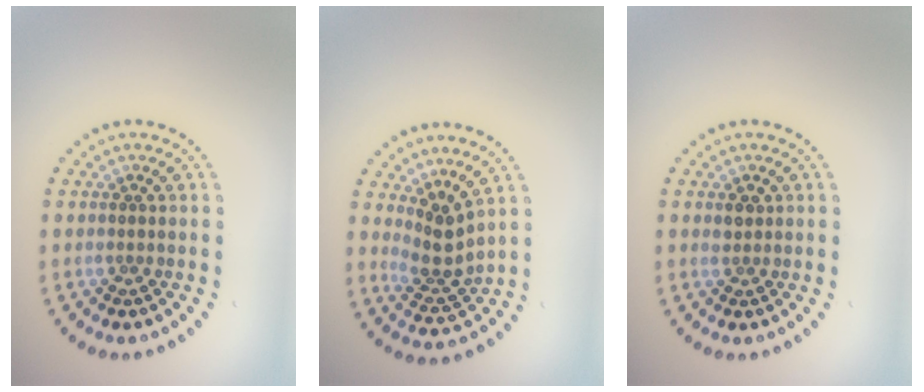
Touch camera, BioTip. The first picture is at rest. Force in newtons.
{"total": 2.9, "press": 2.0, "slide": 2.1}
{"total": 1.0, "press": 0.8, "slide": 0.5}